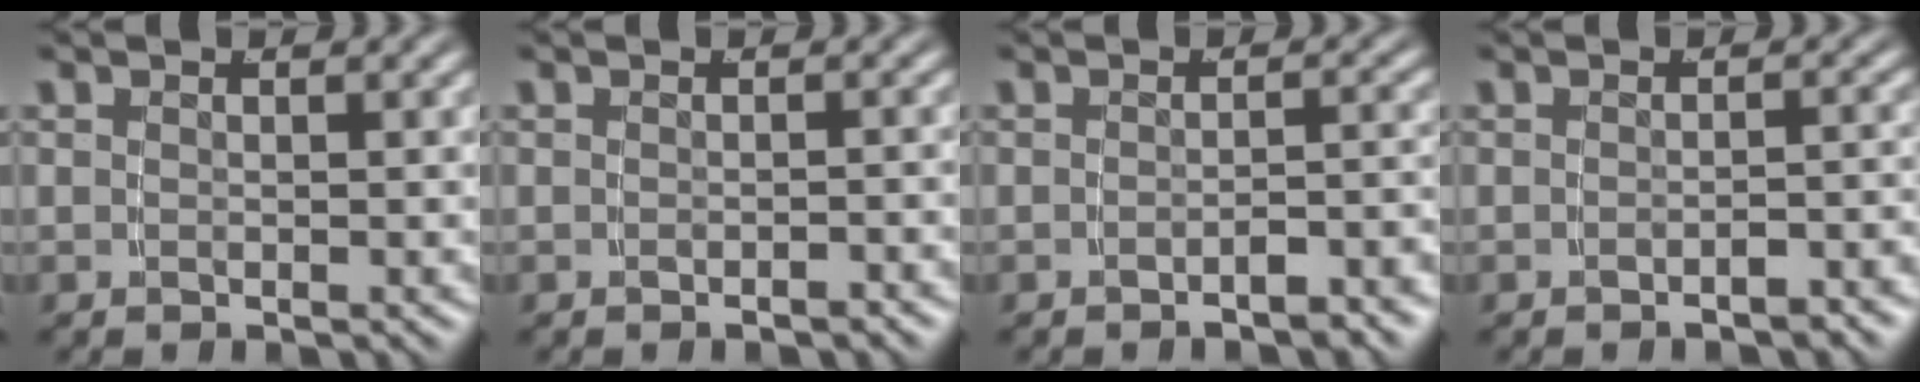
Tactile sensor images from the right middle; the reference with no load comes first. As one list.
[{"total": 1.0, "force": [-0.9, 0.0, 0.2], "torque": [-0.001, 0.004, -0.016]}, {"total": 2.8, "force": [-2.5, 0.3, 1.2], "torque": [-0.011, 0.002, -0.038]}, {"total": 2.1, "force": [-2.0, 0.2, 0.7], "torque": [-0.006, 0.004, -0.031]}]